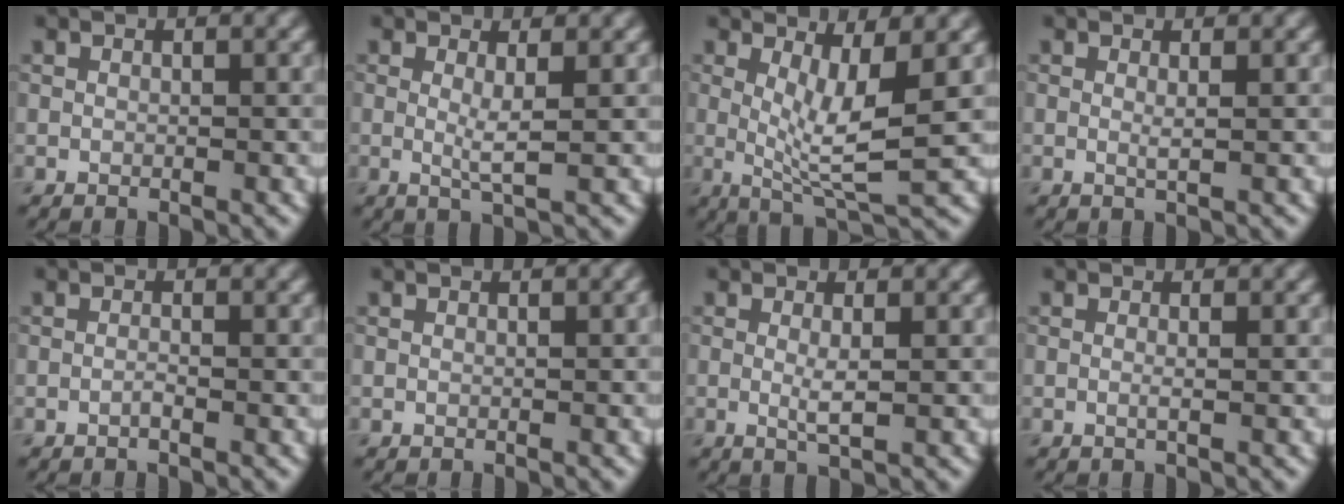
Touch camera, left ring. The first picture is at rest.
{"total": 1.8, "force": [0.1, 0.1, 1.8], "torque": [-0.040, -0.010, 0.003]}
{"total": 5.3, "force": [0.4, 1.2, 5.1], "torque": [-0.092, -0.014, 0.014]}
{"total": 0.7, "force": [0.0, 0.1, 0.7], "torque": [-0.015, -0.005, 0.000]}
{"total": 0.7, "force": [-0.6, 0.0, 0.4], "torque": [-0.013, -0.002, -0.010]}
{"total": 0.6, "force": [0.1, 0.2, 0.6], "torque": [-0.006, 0.007, -0.002]}
{"total": 1.6, "force": [-0.2, 0.2, 1.6], "torque": [-0.036, -0.006, -0.001]}
{"total": 0.8, "force": [-0.3, 0.1, 0.7], "torque": [-0.016, -0.004, -0.006]}